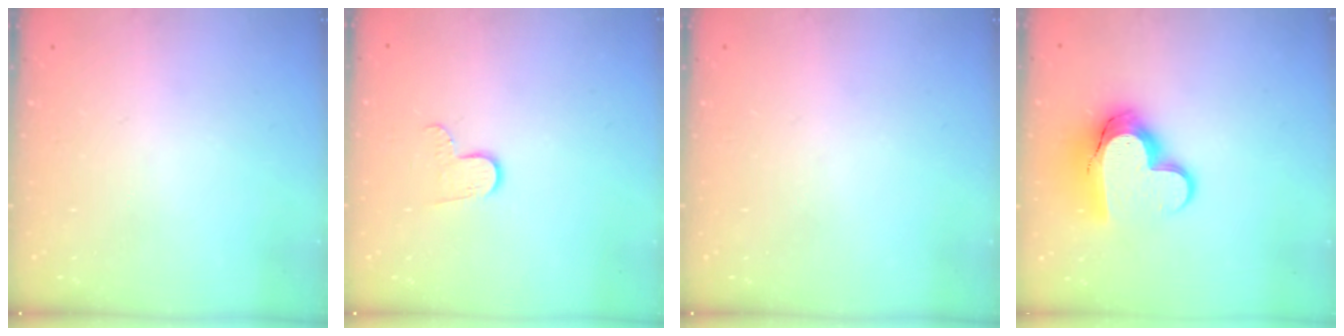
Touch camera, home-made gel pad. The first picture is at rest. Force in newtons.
{"total": 5.7, "press": 5.7, "slide": 0.5}
{"total": 0.0}
{"total": 13.6, "press": 13.6, "slide": 1.1}